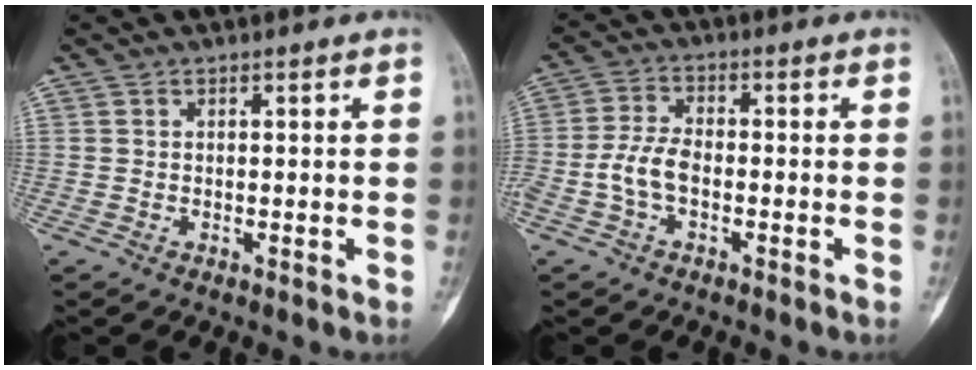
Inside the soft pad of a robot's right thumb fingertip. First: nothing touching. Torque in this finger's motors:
{"motor_torque": [0.88, 0.65, 0.85, -0.09, 0.06]}